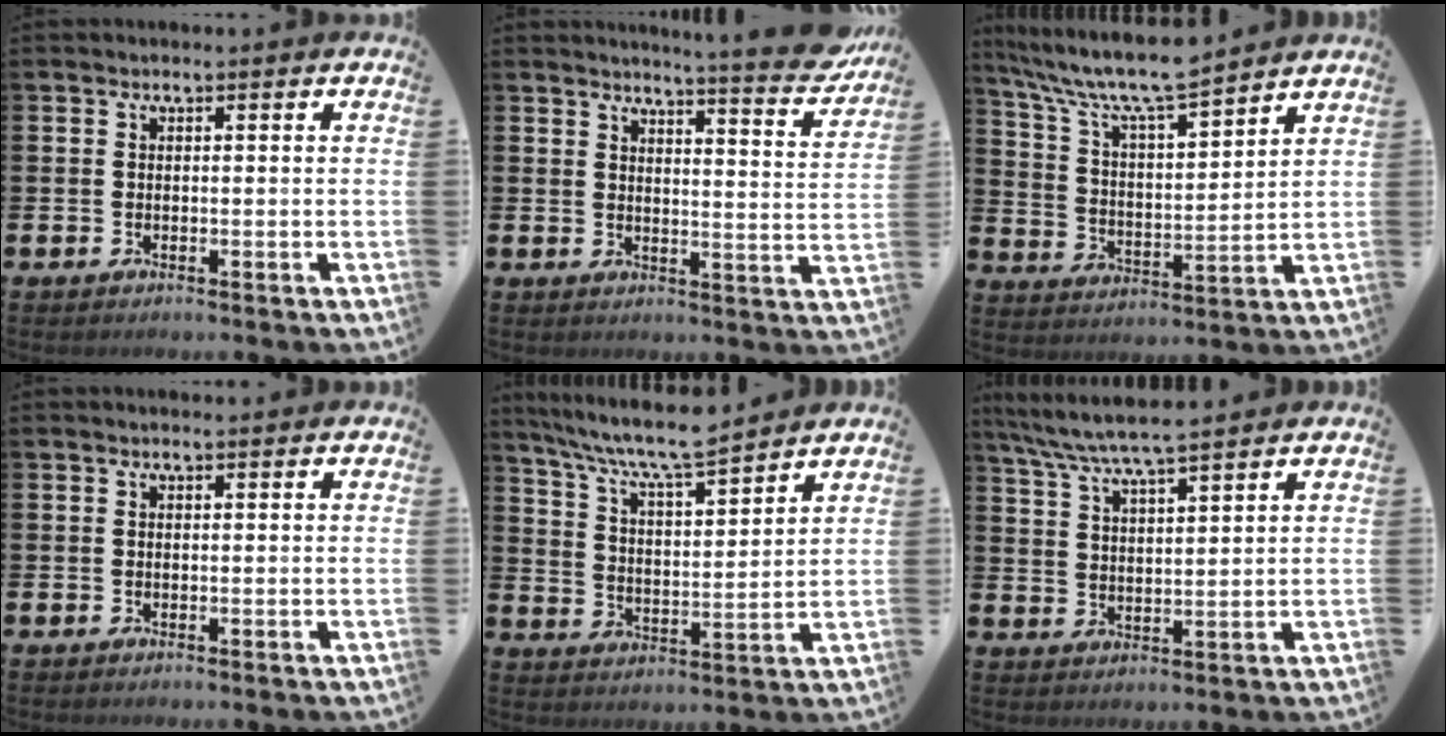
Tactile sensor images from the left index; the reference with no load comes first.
{"total": 5.9, "force": [5.6, -0.5, 1.8], "torque": [-0.022, -0.051, 0.089]}
{"total": 9.5, "force": [8.6, 1.0, 3.9], "torque": [-0.112, -0.050, 0.149]}
{"total": 0.5, "force": [0.5, 0.0, 0.2], "torque": [-0.002, 0.000, 0.008]}
{"total": 8.7, "force": [8.0, 0.7, 3.4], "torque": [-0.098, -0.048, 0.139]}
{"total": 6.5, "force": [6.1, 0.0, 2.2], "torque": [-0.065, -0.031, 0.108]}